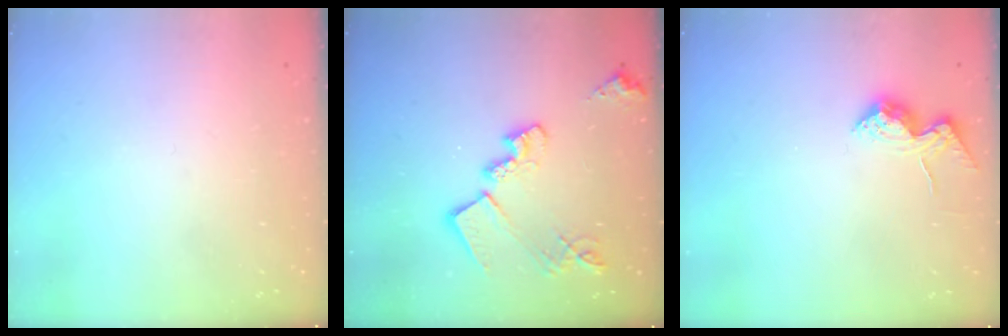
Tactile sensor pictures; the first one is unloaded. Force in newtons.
{"total": 17.4, "press": 17.4, "slide": 1.1}
{"total": 12.0, "press": 12.0, "slide": 0.8}